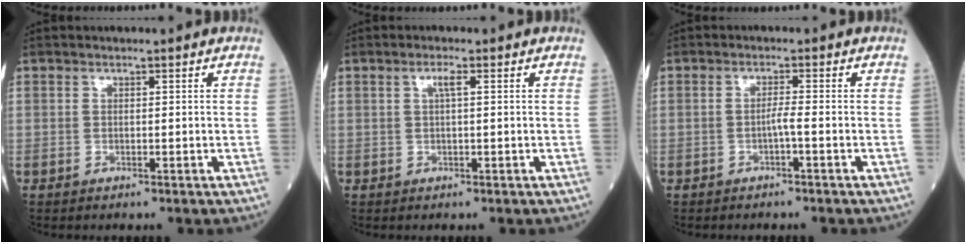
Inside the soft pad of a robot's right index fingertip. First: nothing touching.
{"total": 1.5, "force": [0.6, 0.0, 1.4], "torque": [-0.030, 0.003, 0.011]}
{"total": 1.4, "force": [-0.6, -0.3, 1.3], "torque": [-0.024, 0.001, -0.009]}